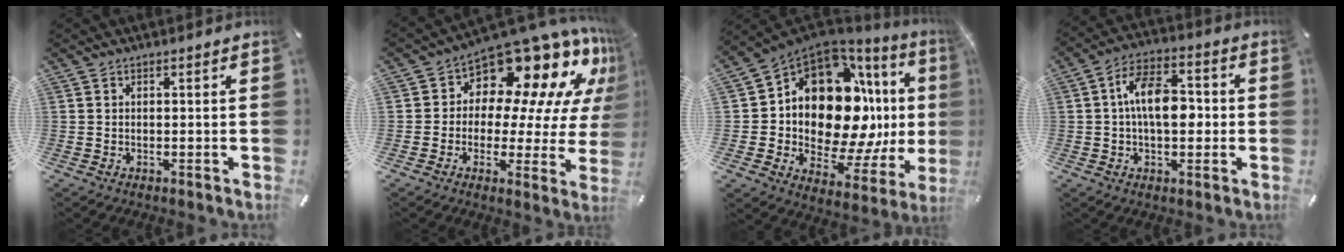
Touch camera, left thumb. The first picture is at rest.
{"total": 16.7, "force": [11.4, 8.5, 8.9], "torque": [-0.124, -0.112, 0.190]}
{"total": 19.1, "force": [3.6, 12.3, 14.2], "torque": [-0.260, -0.068, 0.056]}
{"total": 11.4, "force": [-0.2, 6.5, 9.3], "torque": [-0.158, 0.013, -0.002]}